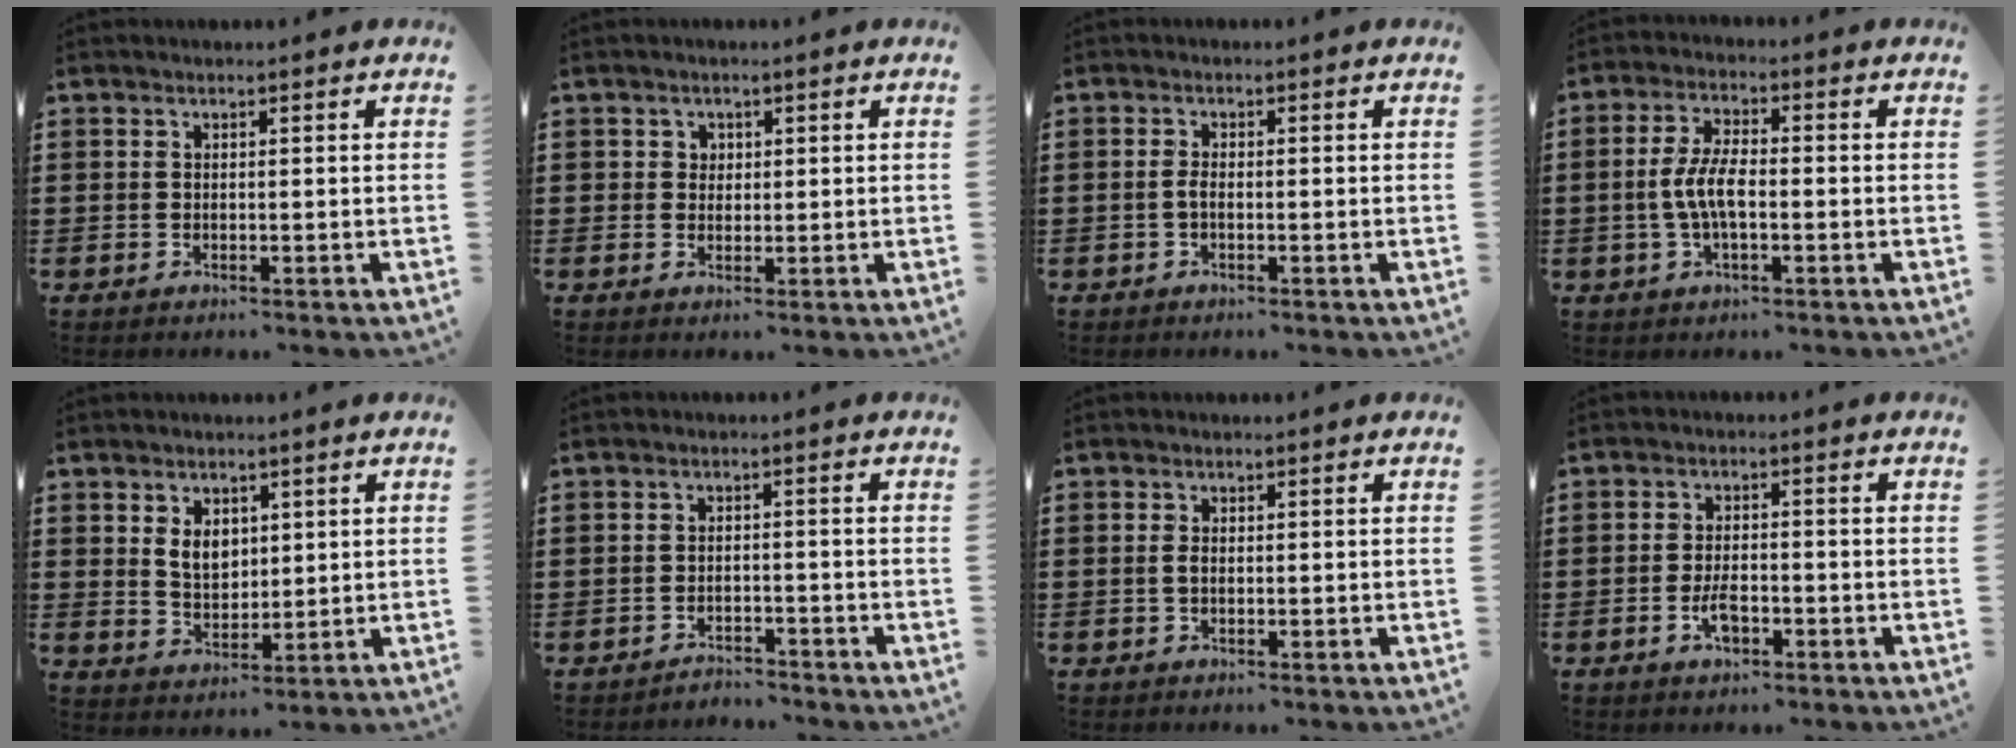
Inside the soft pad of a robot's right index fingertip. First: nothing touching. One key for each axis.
{"total": 1.5, "fx": 0.6, "fy": 1.4, "fz": 0.2, "tx": -0.011, "ty": 0.007, "tz": 0.010}
{"total": 1.4, "fx": -0.5, "fy": 0.4, "fz": 1.3, "tx": -0.040, "ty": -0.006, "tz": -0.014}
{"total": 5.6, "fx": -0.8, "fy": 2.2, "fz": 5.1, "tx": -0.119, "ty": -0.002, "tz": -0.023}
{"total": 4.4, "fx": 1.6, "fy": 3.1, "fz": 2.7, "tx": -0.055, "ty": 0.008, "tz": 0.027}
{"total": 2.3, "fx": -2.3, "fy": 0.2, "fz": -0.3, "tx": -0.003, "ty": 0.003, "tz": -0.053}
{"total": 1.2, "fx": -0.1, "fy": 0.6, "fz": 1.0, "tx": -0.028, "ty": 0.000, "tz": -0.004}
{"total": 3.6, "fx": -1.6, "fy": 1.4, "fz": 2.9, "tx": -0.059, "ty": -0.002, "tz": -0.030}